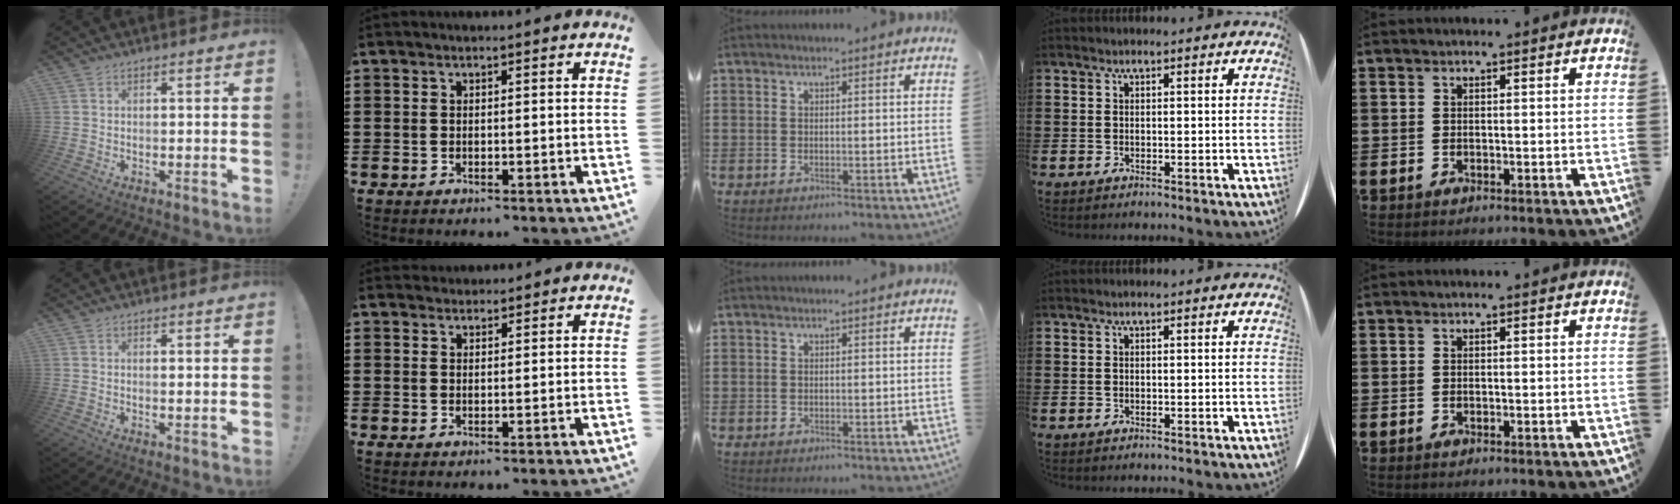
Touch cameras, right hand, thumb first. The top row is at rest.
{"thumb": {"total": 0.9, "force": [0.5, 0.0, 0.7], "torque": [0.002, -0.007, 0.005]}, "index": {"total": 1.2, "force": [1.1, 0.3, -0.2], "torque": [0.002, 0.003, 0.022]}}